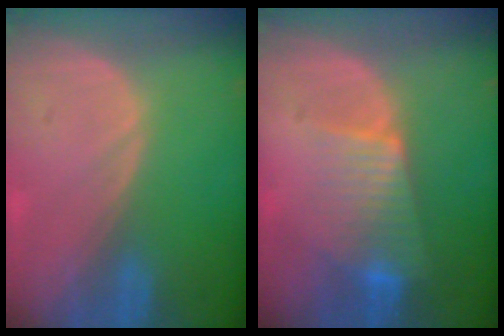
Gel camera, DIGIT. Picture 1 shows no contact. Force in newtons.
{"total": 7.0, "press": 6.3, "slide": 3.1}